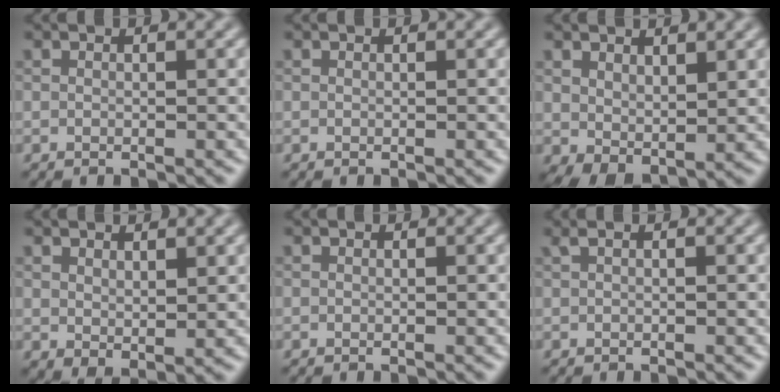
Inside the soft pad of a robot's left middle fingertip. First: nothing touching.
{"total": 0.0}
{"total": 3.5, "force": [1.1, 2.1, 2.6], "torque": [-0.056, -0.009, 0.027]}
{"total": 2.3, "force": [1.1, 1.2, 1.5], "torque": [-0.032, -0.008, 0.029]}
{"total": 0.0}
{"total": 0.9, "force": [0.4, 0.2, 0.8], "torque": [-0.018, 0.007, 0.005]}